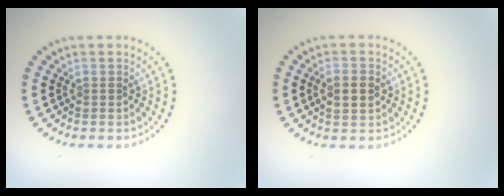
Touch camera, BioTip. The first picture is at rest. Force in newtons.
{"total": 2.5, "press": 2.4, "slide": 0.2}